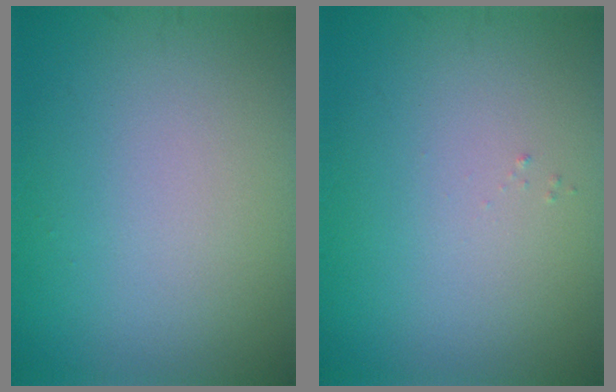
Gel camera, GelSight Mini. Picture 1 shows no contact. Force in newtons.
{"total": 0.0}